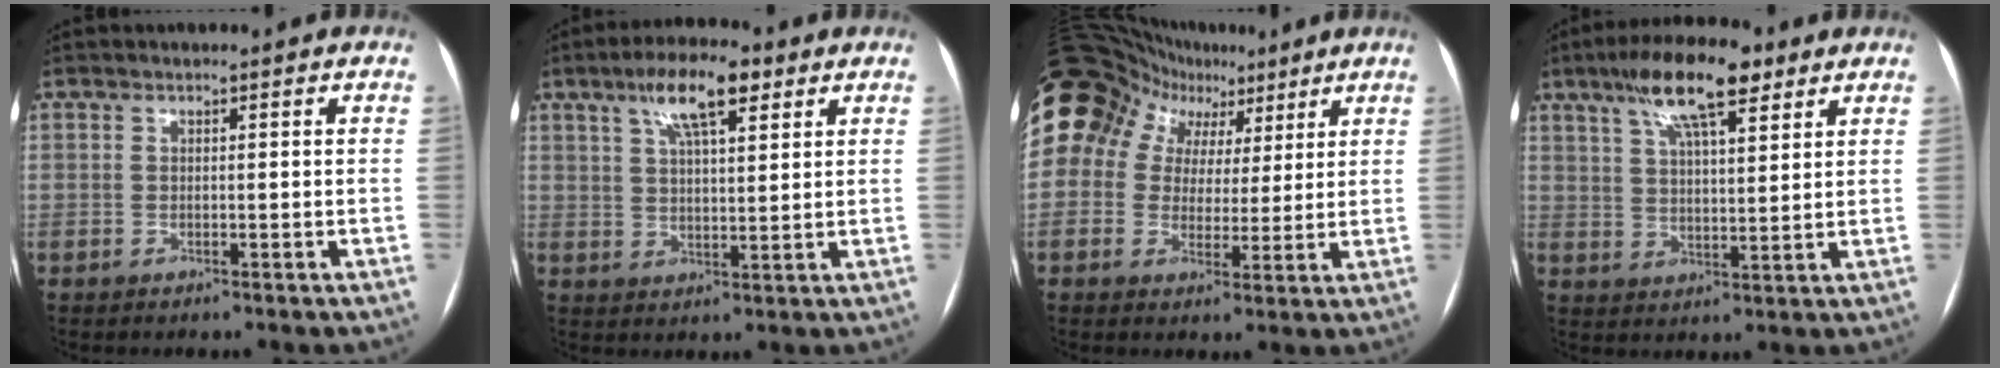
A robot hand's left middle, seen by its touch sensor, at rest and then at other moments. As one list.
[{"total": 9.0, "force": [5.0, 2.4, 7.1], "torque": [-0.131, 0.017, 0.086]}, {"total": 17.6, "force": [9.2, 13.6, 6.3], "torque": [-0.143, 0.081, 0.156]}, {"total": 10.4, "force": [6.0, 2.7, 8.0], "torque": [-0.146, 0.019, 0.102]}]